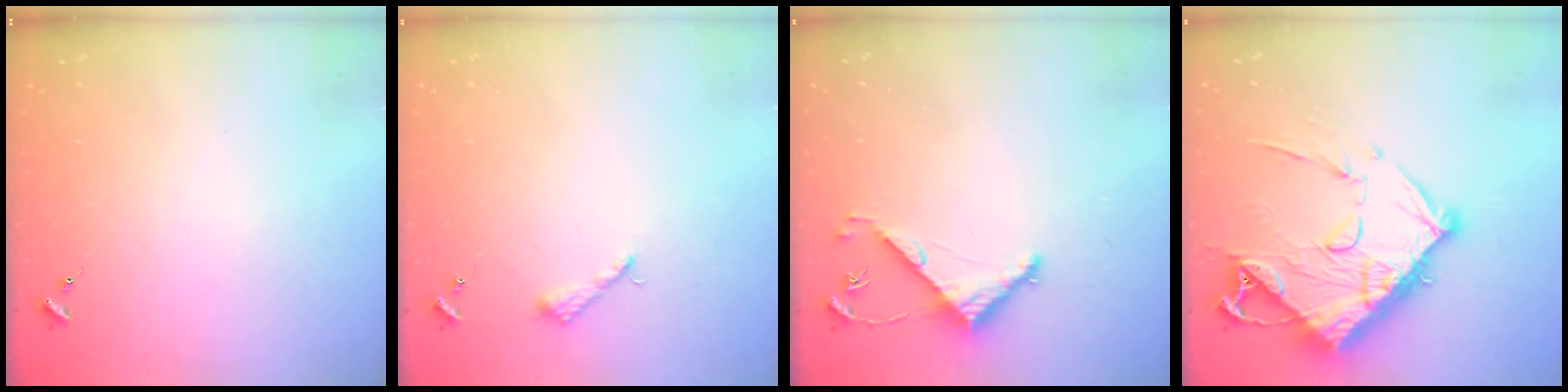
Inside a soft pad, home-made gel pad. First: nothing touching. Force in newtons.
{"total": 4.2, "press": 4.1, "slide": 0.6}
{"total": 4.8, "press": 4.8, "slide": 0.3}
{"total": 17.9, "press": 17.8, "slide": 2.0}